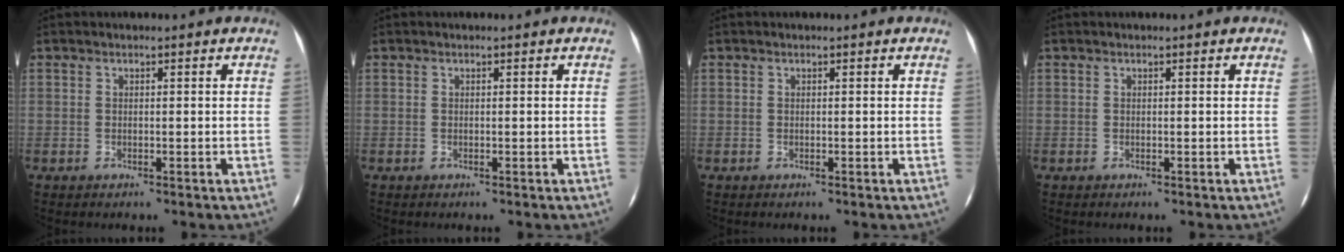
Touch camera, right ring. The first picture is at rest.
{"total": 0.0}
{"total": 0.0}
{"total": 0.0}